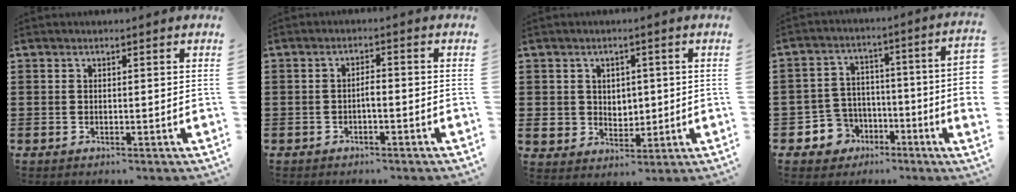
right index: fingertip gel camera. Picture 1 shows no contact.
{"total": 1.6, "force": [-0.7, 0.3, 1.5], "torque": [-0.029, 0.000, -0.013]}
{"total": 4.1, "force": [1.3, 3.8, 0.7], "torque": [-0.034, 0.012, 0.023]}
{"total": 6.9, "force": [-3.7, 4.4, 3.9], "torque": [-0.091, 0.013, -0.070]}